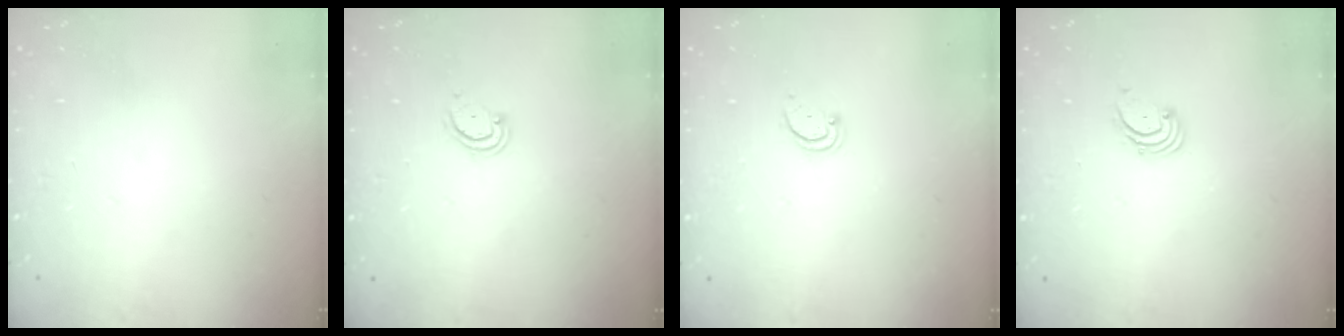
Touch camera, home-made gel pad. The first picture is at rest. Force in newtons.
{"total": 2.6, "press": 2.6, "slide": 0.3}
{"total": 1.9, "press": 1.9, "slide": 0.2}
{"total": 1.7, "press": 1.6, "slide": 0.2}